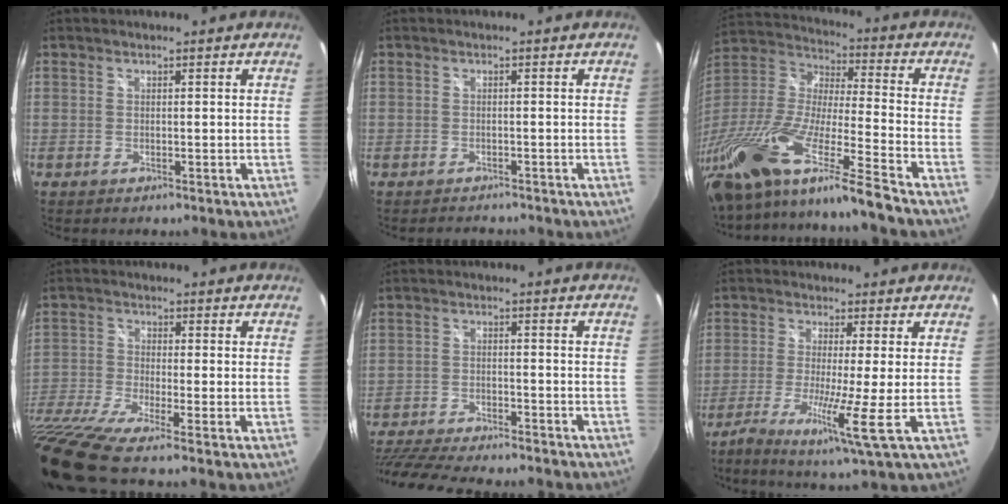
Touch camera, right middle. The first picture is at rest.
{"total": 2.6, "force": [-2.4, 0.8, 0.4], "torque": [-0.010, -0.001, -0.035]}
{"total": 26.6, "force": [-19.9, 1.1, 17.7], "torque": [-0.315, -0.068, -0.360]}
{"total": 12.2, "force": [-9.7, -0.2, 7.3], "torque": [-0.171, -0.043, -0.196]}
{"total": 18.6, "force": [-16.1, 3.6, 8.7], "torque": [-0.185, -0.037, -0.252]}
{"total": 9.2, "force": [-3.4, -0.9, 8.6], "torque": [-0.181, -0.026, -0.064]}